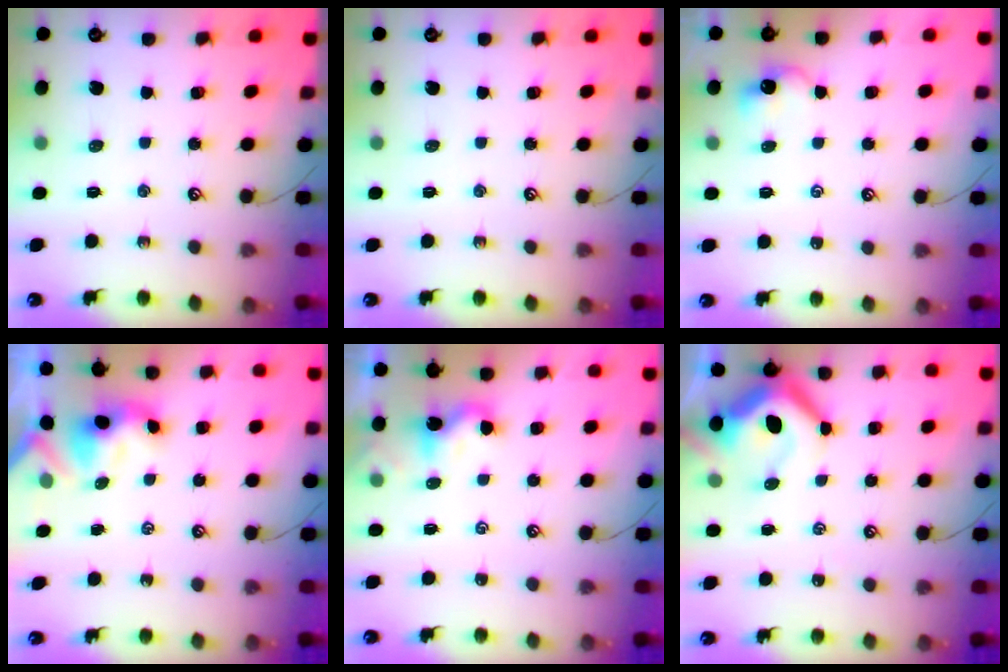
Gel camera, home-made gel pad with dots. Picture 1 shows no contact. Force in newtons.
{"total": 0.0}
{"total": 0.0}
{"total": 3.4, "press": 3.4, "slide": 0.2}
{"total": 1.3, "press": 1.2, "slide": 0.5}
{"total": 12.7, "press": 12.5, "slide": 2.0}